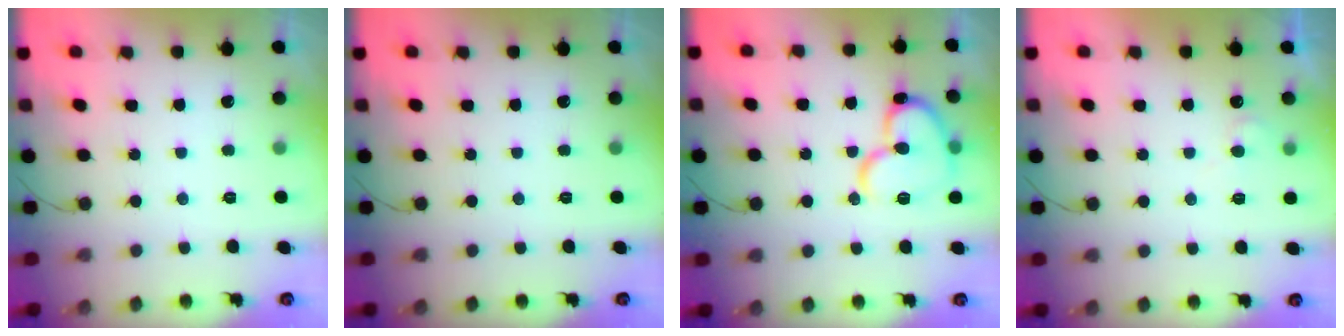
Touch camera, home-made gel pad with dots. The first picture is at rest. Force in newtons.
{"total": 0.0}
{"total": 15.8, "press": 15.7, "slide": 1.4}
{"total": 4.1, "press": 4.1, "slide": 0.4}